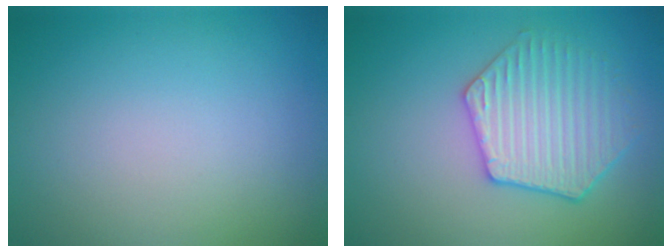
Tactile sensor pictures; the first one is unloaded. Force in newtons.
{"total": 4.2, "press": 4.1, "slide": 1.1}